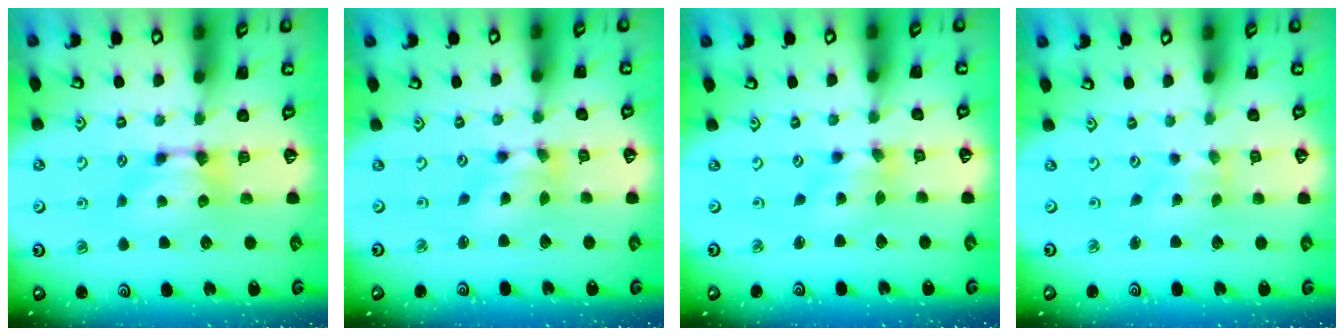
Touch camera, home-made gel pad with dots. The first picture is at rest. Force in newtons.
{"total": 2.6, "press": 2.1, "slide": 1.6}
{"total": 1.9, "press": 1.4, "slide": 1.3}
{"total": 3.2, "press": 3.1, "slide": 0.8}